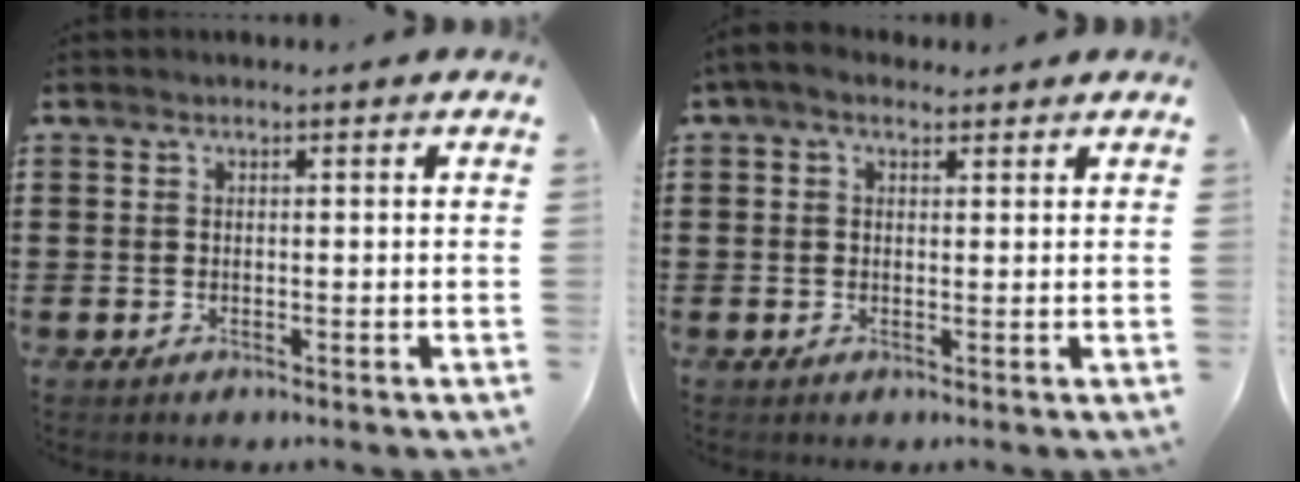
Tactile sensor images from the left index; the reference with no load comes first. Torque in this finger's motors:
{"motor_torque": [1.04, -1.10, 0.19, 0.04]}